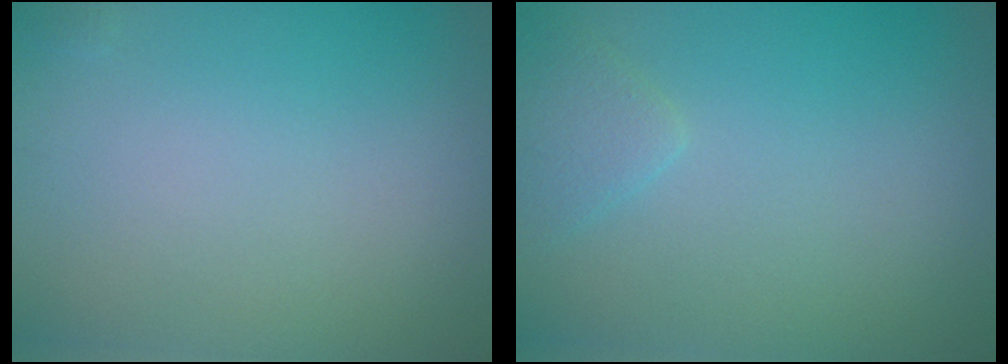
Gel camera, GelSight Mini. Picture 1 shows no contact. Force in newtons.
{"total": 1.5, "press": 1.5, "slide": 0.0}